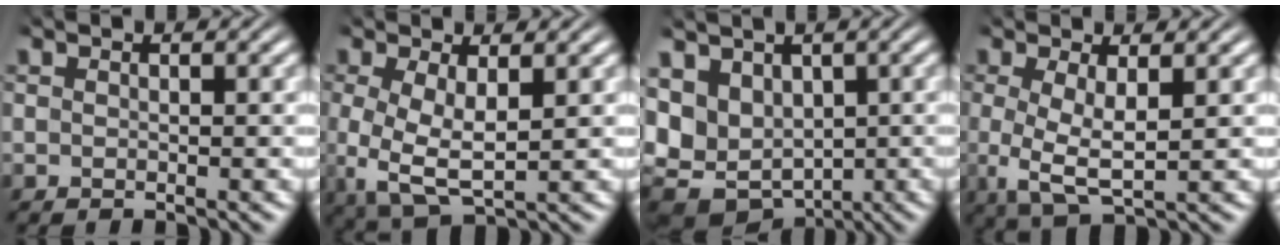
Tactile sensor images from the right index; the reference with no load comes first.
{"total": 6.0, "force": [-0.7, 4.0, 4.4], "torque": [-0.119, -0.039, 0.013]}
{"total": 9.6, "force": [-1.2, 8.1, 5.0], "torque": [-0.136, -0.051, -0.002]}
{"total": 4.7, "force": [-0.4, 2.6, 4.0], "torque": [-0.096, -0.031, 0.013]}